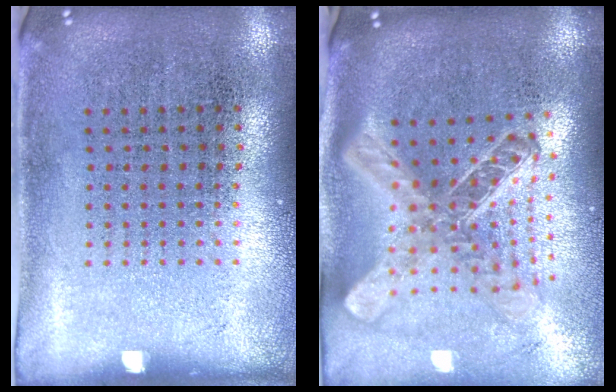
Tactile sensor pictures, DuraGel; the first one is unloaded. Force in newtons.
{"total": 2.7, "press": 2.0, "slide": 1.8}